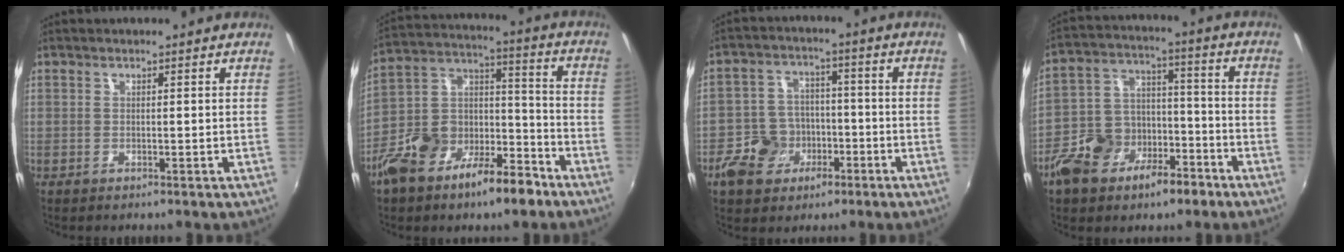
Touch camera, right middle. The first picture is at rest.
{"total": 18.1, "force": [-11.0, 9.0, 11.2], "torque": [-0.221, 0.015, -0.183]}
{"total": 10.6, "force": [-4.9, 8.5, 4.0], "torque": [-0.116, 0.020, -0.072]}
{"total": 16.2, "force": [-9.3, 10.2, 8.6], "torque": [-0.201, 0.019, -0.148]}